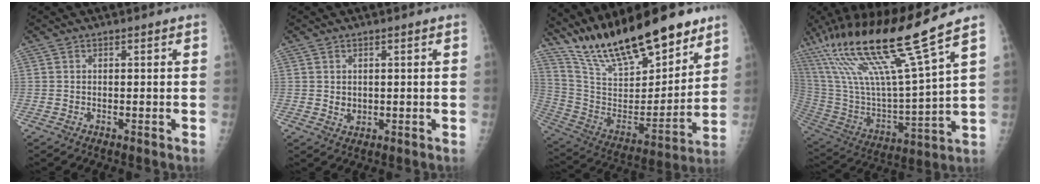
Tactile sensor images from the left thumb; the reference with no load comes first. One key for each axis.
{"total": 1.8, "fx": 0.5, "fy": 1.4, "fz": 1.0, "tx": -0.013, "ty": -0.006, "tz": 0.015}
{"total": 26.1, "fx": 20.2, "fy": 8.3, "fz": 14.4, "tx": -0.210, "ty": -0.087, "tz": 0.350}
{"total": 26.0, "fx": 16.3, "fy": 2.2, "fz": 20.2, "tx": -0.387, "ty": -0.046, "tz": 0.303}